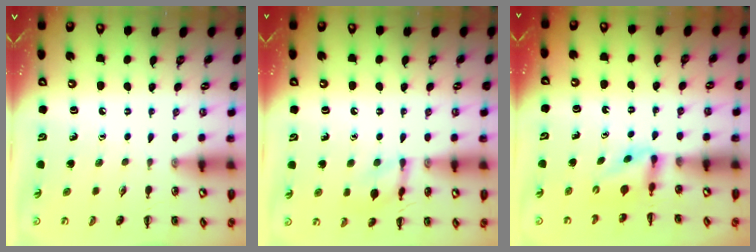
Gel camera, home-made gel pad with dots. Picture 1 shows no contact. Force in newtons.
{"total": 8.7, "press": 8.7, "slide": 0.5}
{"total": 3.6, "press": 3.3, "slide": 1.4}